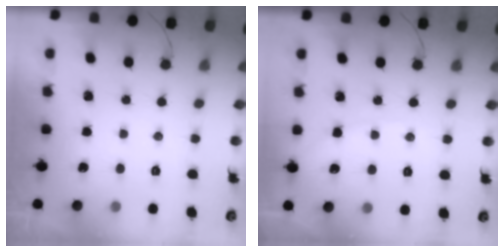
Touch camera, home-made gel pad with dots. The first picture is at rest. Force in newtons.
{"total": 4.6, "press": 4.5, "slide": 0.6}